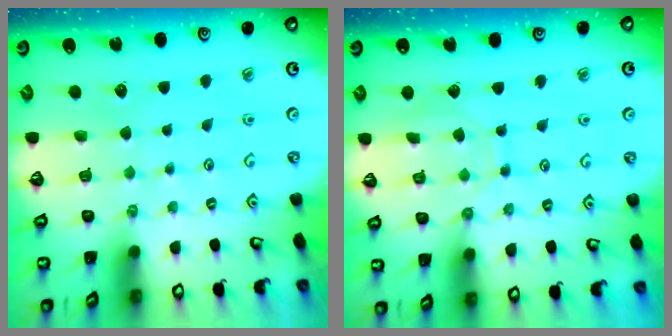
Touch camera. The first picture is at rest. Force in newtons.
{"total": 8.0, "press": 8.0, "slide": 0.6}